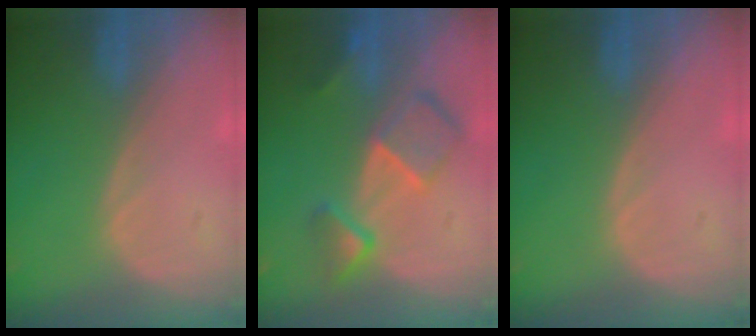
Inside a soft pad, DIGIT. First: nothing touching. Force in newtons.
{"total": 7.8, "press": 6.8, "slide": 3.9}
{"total": 0.0}